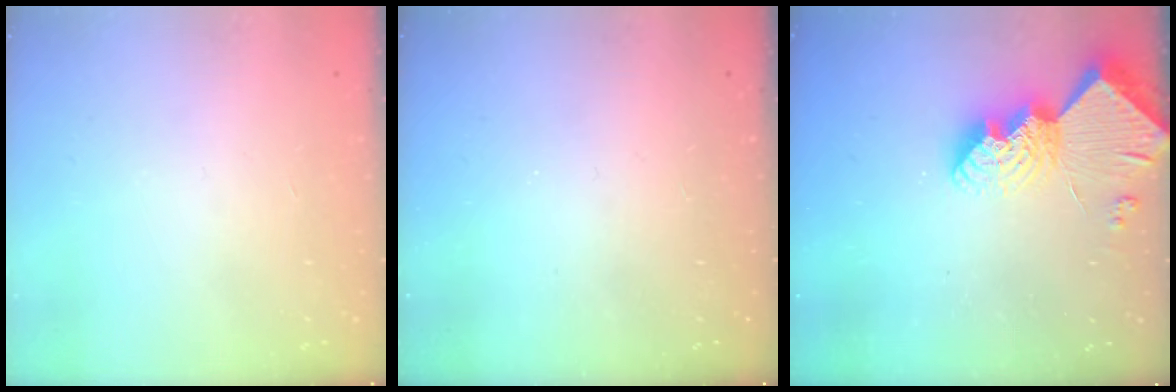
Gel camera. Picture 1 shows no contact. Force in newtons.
{"total": 0.0}
{"total": 13.7, "press": 13.6, "slide": 1.1}